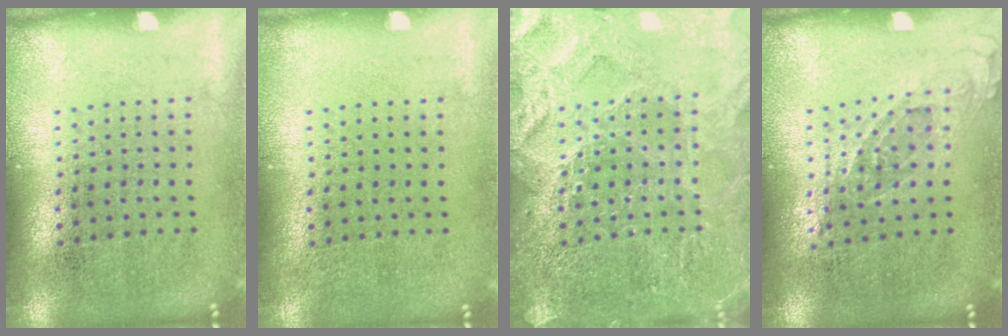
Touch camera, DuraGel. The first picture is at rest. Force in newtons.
{"total": 0.0}
{"total": 3.7, "press": 3.7, "slide": 0.4}
{"total": 0.7, "press": 0.7, "slide": 0.3}